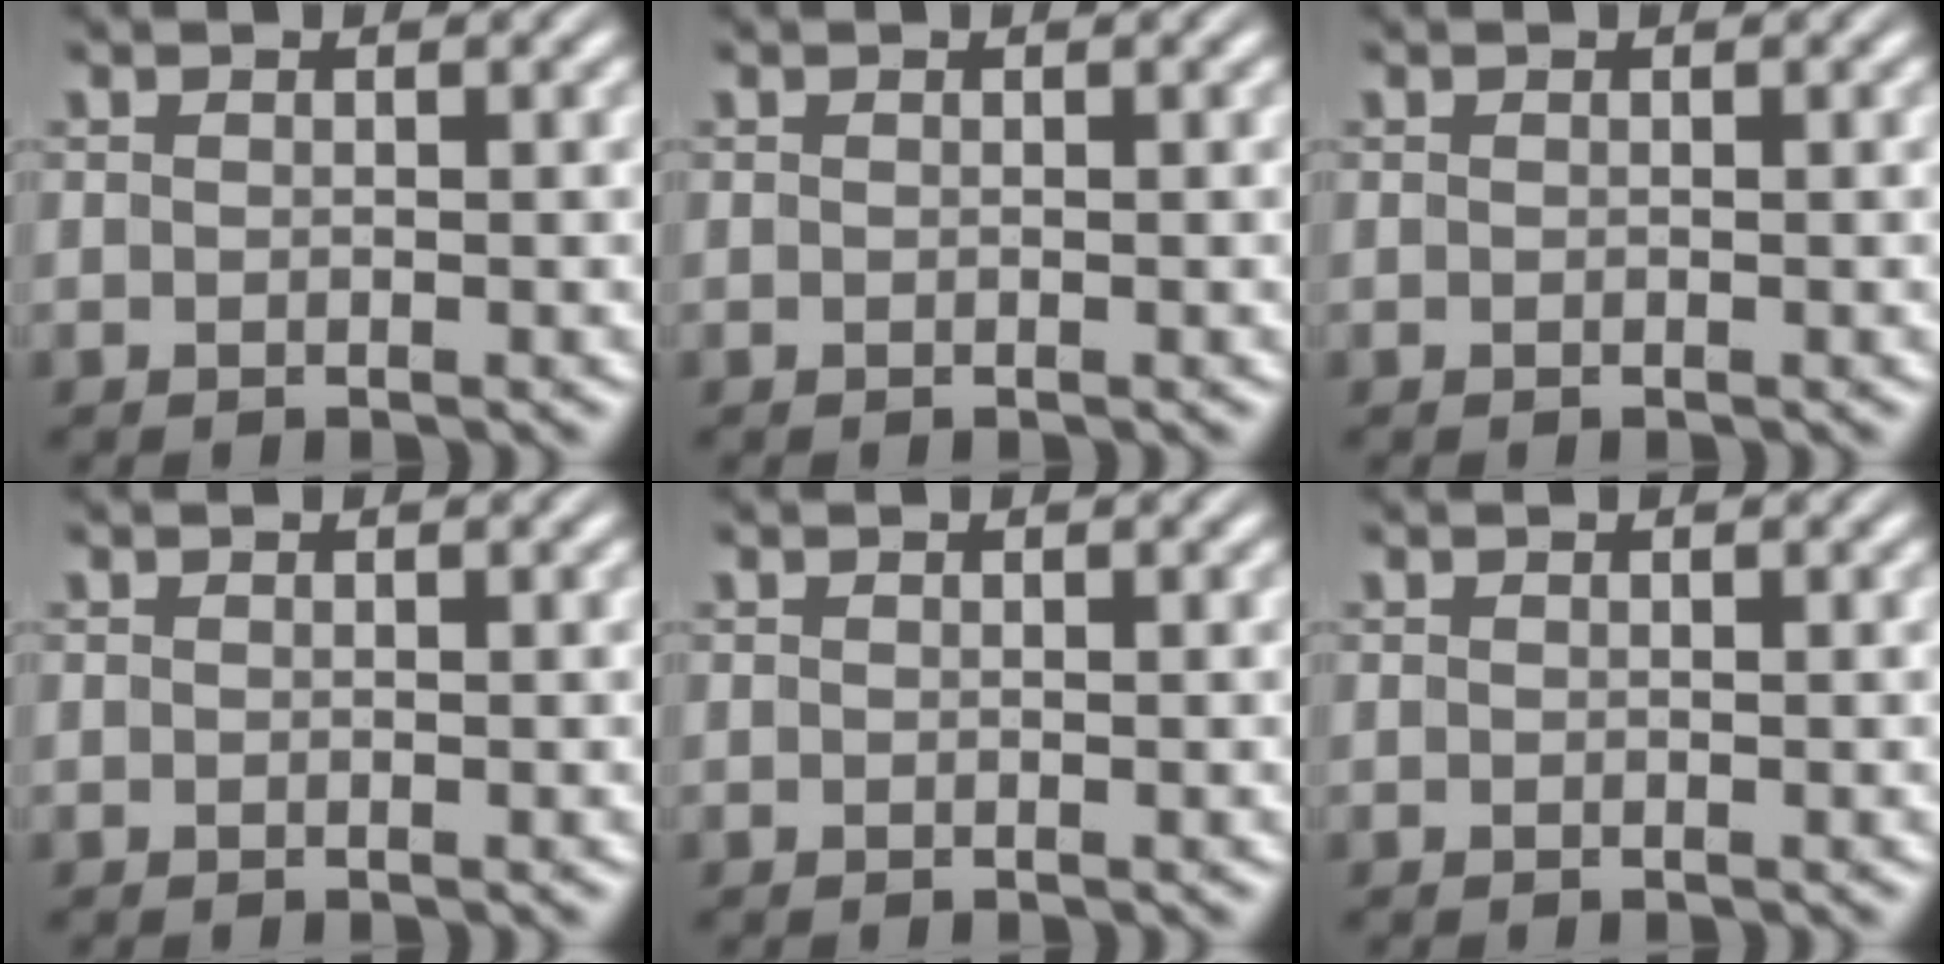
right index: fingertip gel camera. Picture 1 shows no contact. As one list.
[{"total": 0.0}, {"total": 0.0}, {"total": 0.0}, {"total": 0.0}, {"total": 0.0}]